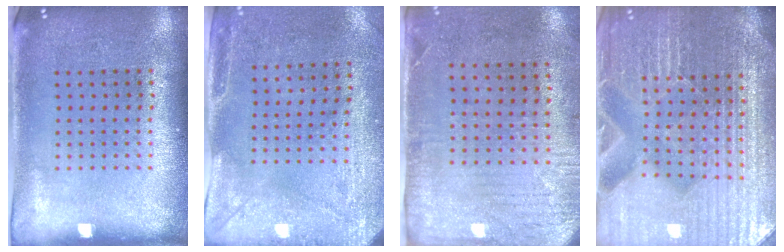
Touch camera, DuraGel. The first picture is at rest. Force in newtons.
{"total": 2.9, "press": 2.3, "slide": 1.8}
{"total": 3.0, "press": 2.4, "slide": 1.9}
{"total": 5.4, "press": 5.0, "slide": 2.1}